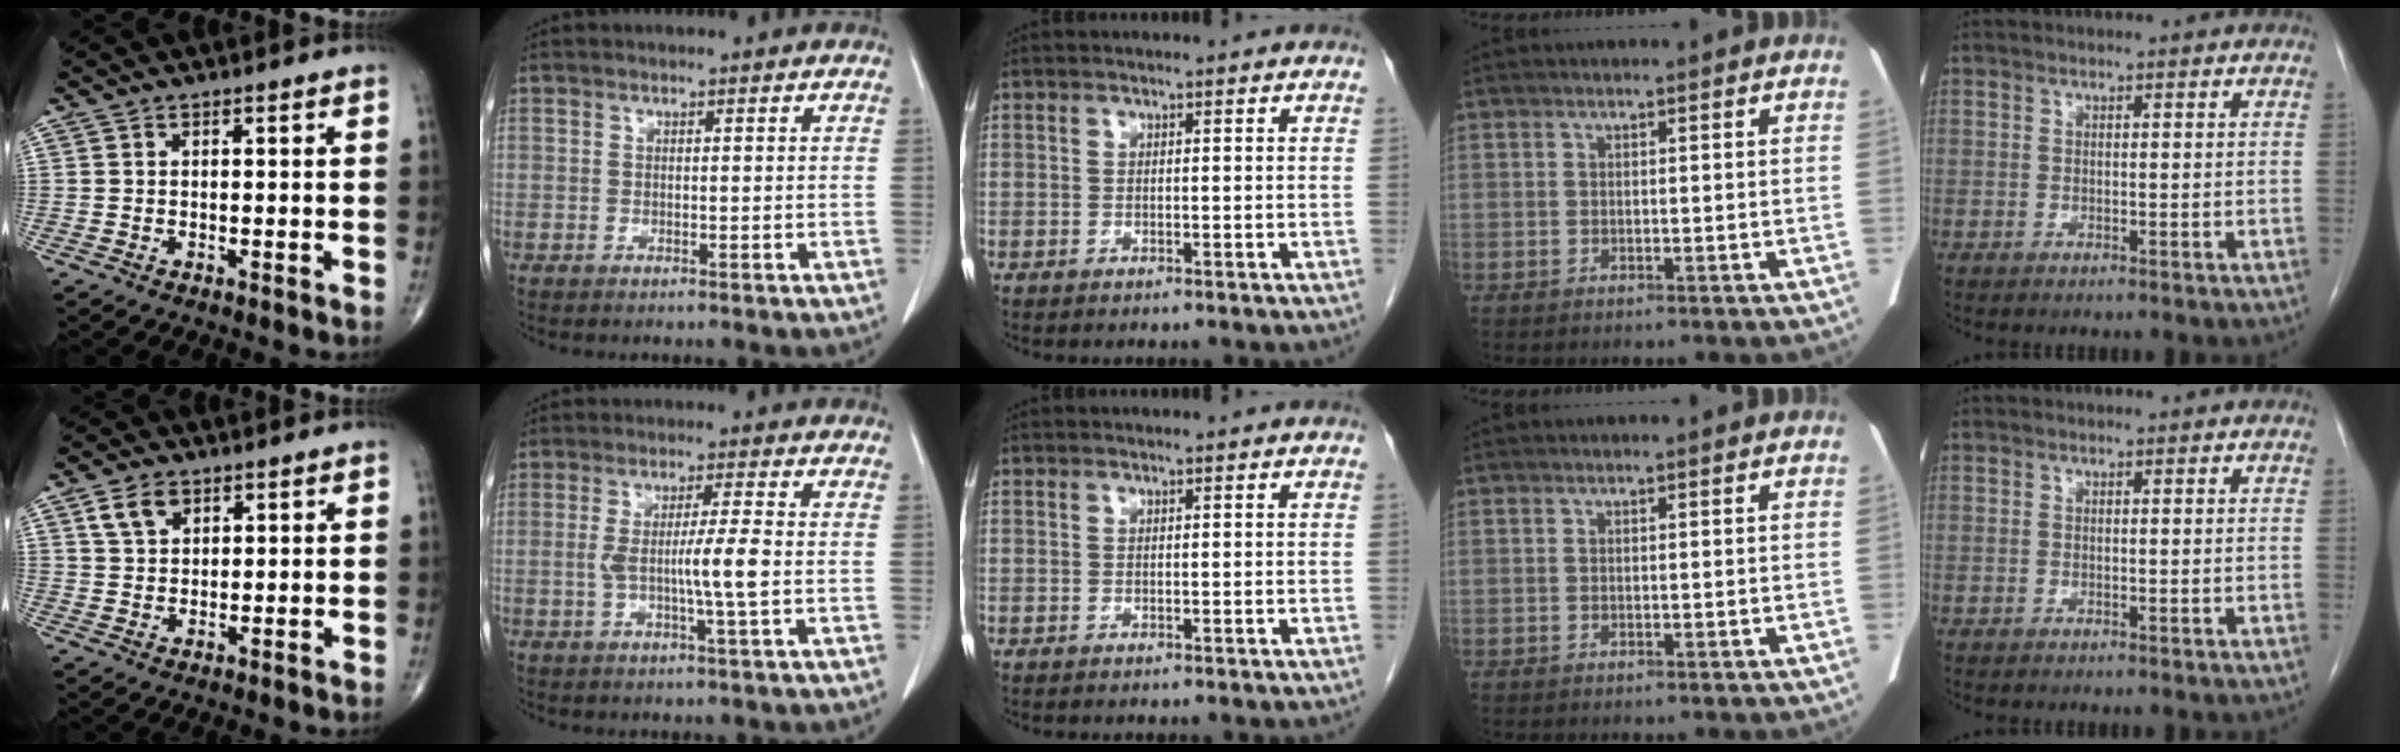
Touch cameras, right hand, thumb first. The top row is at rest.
{"thumb": {"total": 6.6, "force": [3.5, 4.3, 3.6], "torque": [-0.050, -0.013, 0.067]}, "index": {"total": 6.3, "force": [-0.8, -0.7, 6.2], "torque": [-0.112, -0.003, -0.013]}}